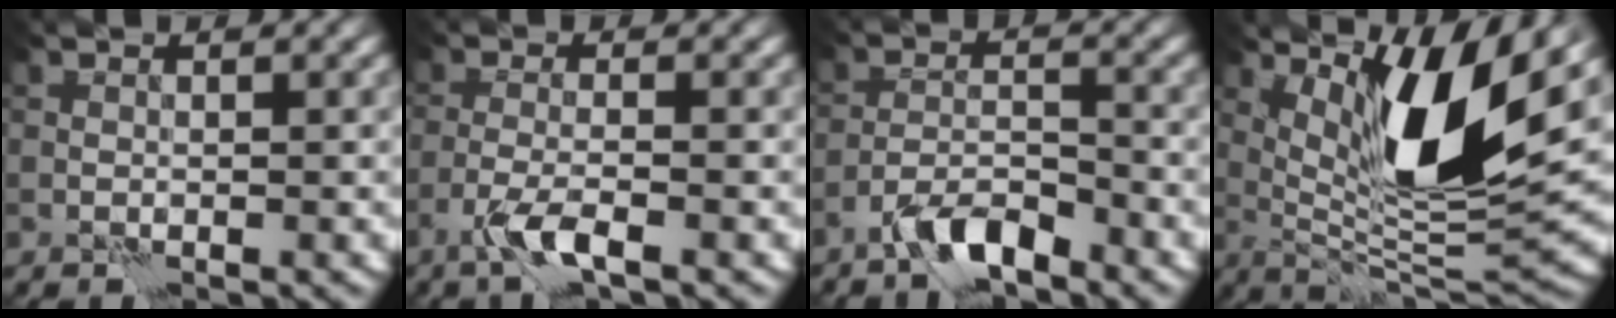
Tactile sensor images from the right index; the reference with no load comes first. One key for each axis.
{"total": 2.8, "fx": -1.9, "fy": 0.2, "fz": 2.1, "tx": -0.050, "ty": 0.003, "tz": -0.044}
{"total": 3.9, "fx": -3.2, "fy": 0.7, "fz": 2.1, "tx": -0.040, "ty": 0.007, "tz": -0.068}
{"total": 10.0, "fx": 4.0, "fy": 2.4, "fz": 8.9, "tx": -0.146, "ty": -0.018, "tz": 0.078}